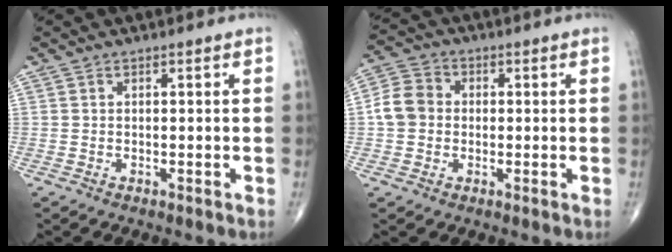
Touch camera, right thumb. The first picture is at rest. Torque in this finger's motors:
{"motor_torque": [-0.04, 0.06, 0.29, -0.16, 0.05]}